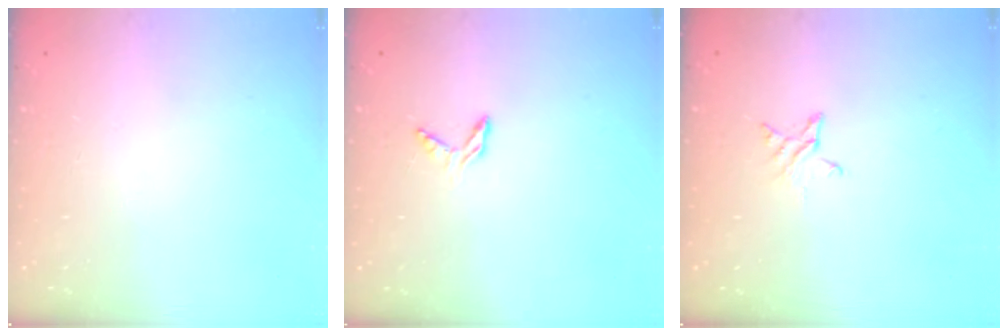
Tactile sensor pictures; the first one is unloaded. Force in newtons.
{"total": 4.6, "press": 4.6, "slide": 0.3}
{"total": 3.4, "press": 3.3, "slide": 0.3}